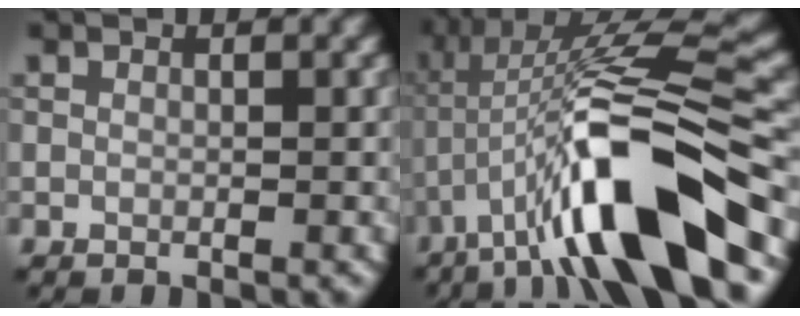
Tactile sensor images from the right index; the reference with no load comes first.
{"total": 13.0, "force": [-4.8, 2.7, 11.7], "torque": [-0.206, 0.017, -0.082]}